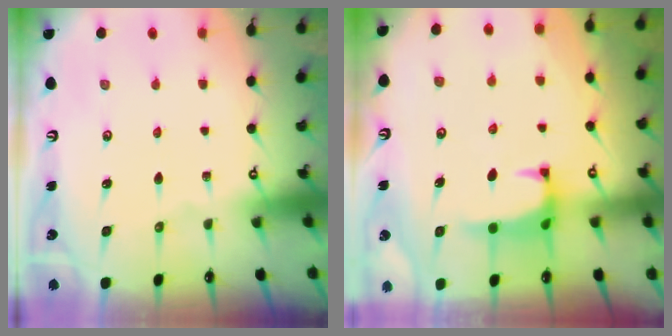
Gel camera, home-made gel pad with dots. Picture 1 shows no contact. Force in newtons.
{"total": 0.8, "press": 0.6, "slide": 0.5}